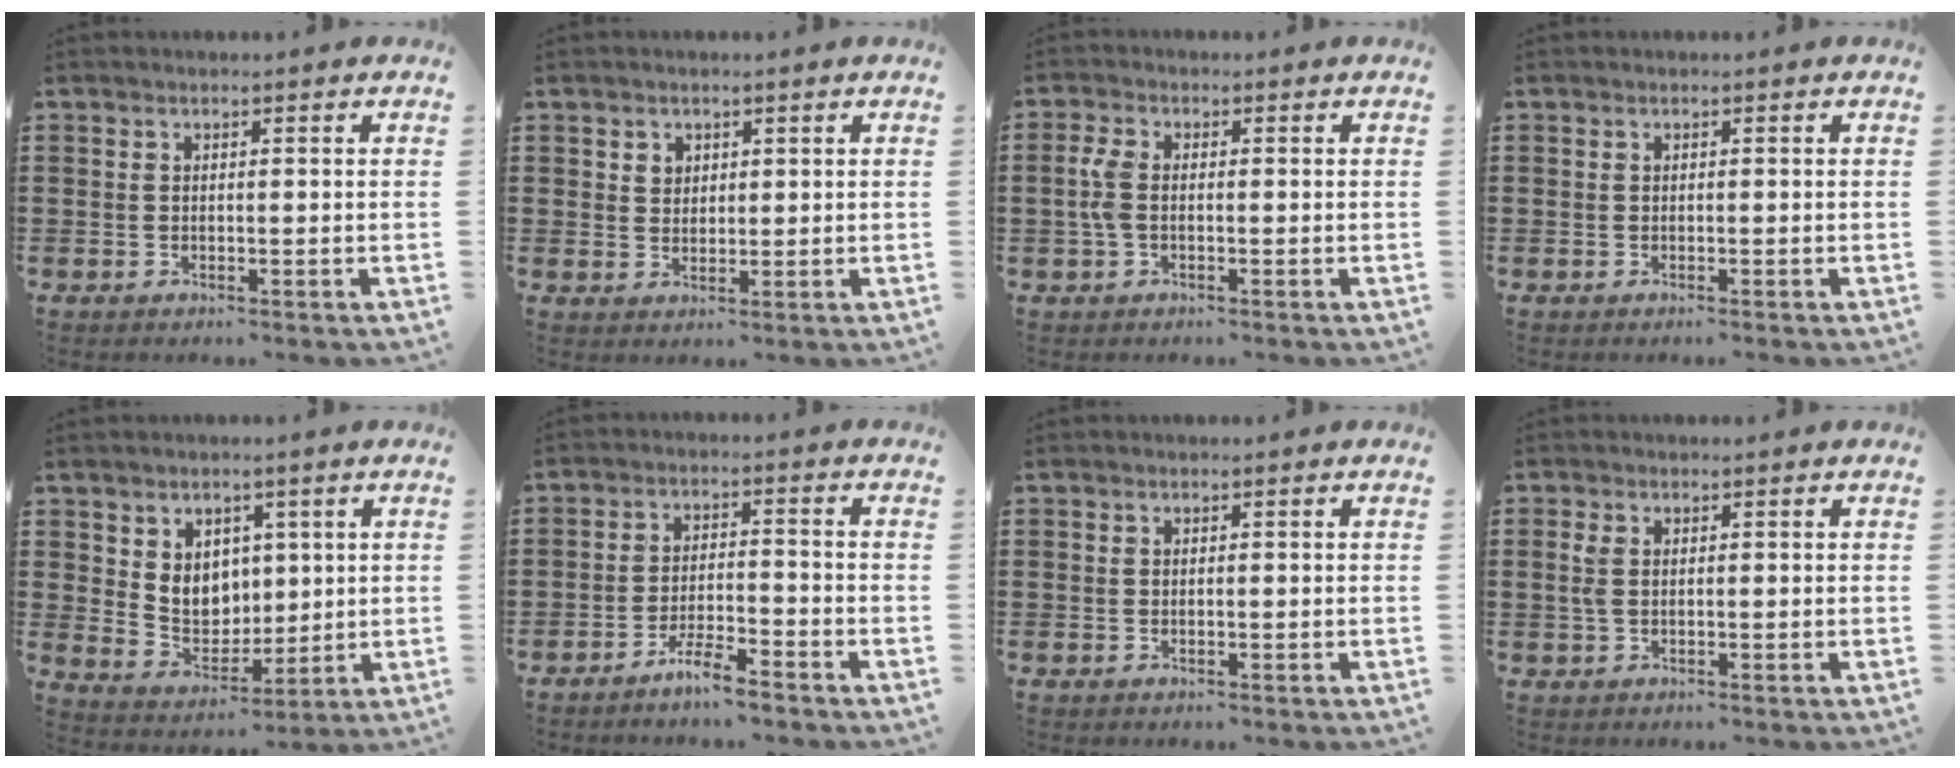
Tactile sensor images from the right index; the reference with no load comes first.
{"total": 1.9, "force": [1.1, 1.5, 0.3], "torque": [-0.011, 0.006, 0.021]}
{"total": 3.4, "force": [-0.4, 1.8, 2.9], "torque": [-0.078, -0.003, -0.013]}
{"total": 0.0}
{"total": 6.1, "force": [2.4, 5.3, 1.9], "torque": [-0.039, -0.007, 0.042]}
{"total": 4.5, "force": [-3.9, 0.3, 2.2], "torque": [-0.052, 0.001, -0.077]}
{"total": 0.0}
{"total": 2.1, "force": [0.3, 1.2, 1.6], "torque": [-0.043, 0.004, 0.001]}